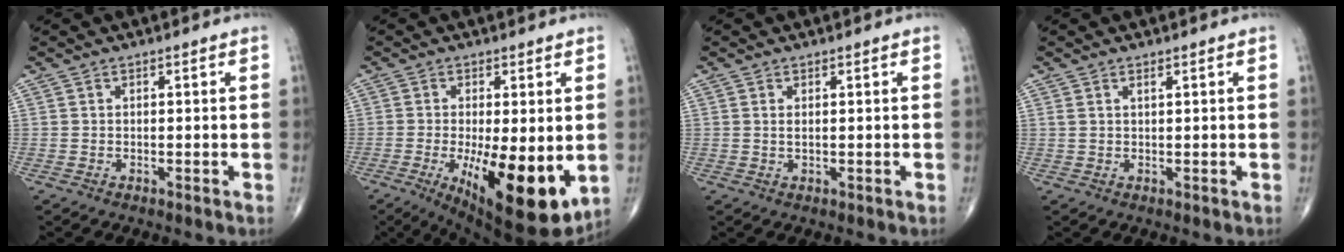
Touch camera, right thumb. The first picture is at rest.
{"total": 17.2, "force": [-3.9, 5.9, 15.7], "torque": [-0.220, -0.030, -0.039]}
{"total": 0.9, "force": [0.3, 0.3, 0.8], "torque": [-0.016, -0.001, 0.007]}
{"total": 1.2, "force": [0.7, 0.2, 0.9], "torque": [-0.021, 0.003, 0.018]}